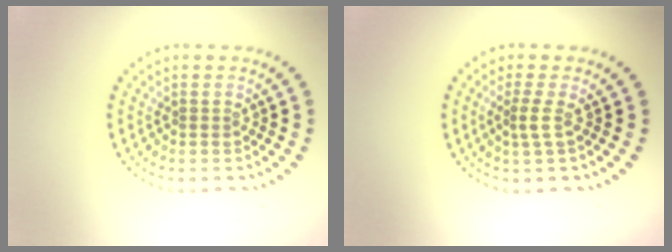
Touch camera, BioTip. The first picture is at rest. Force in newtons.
{"total": 1.3, "press": 0.9, "slide": 0.9}